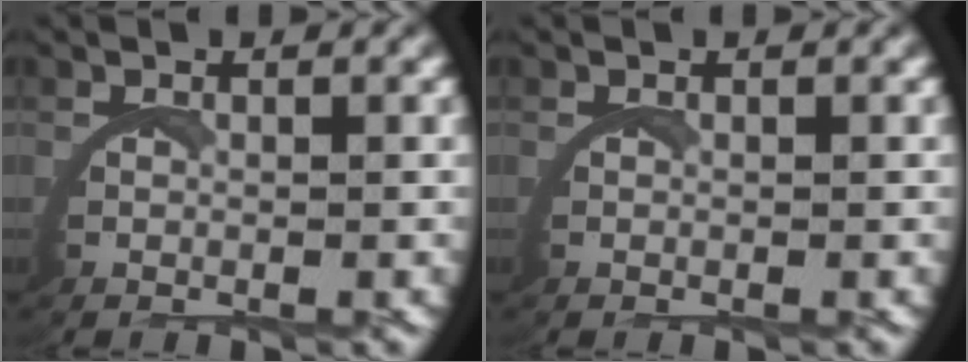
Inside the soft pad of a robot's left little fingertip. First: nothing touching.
{"total": 0.0}